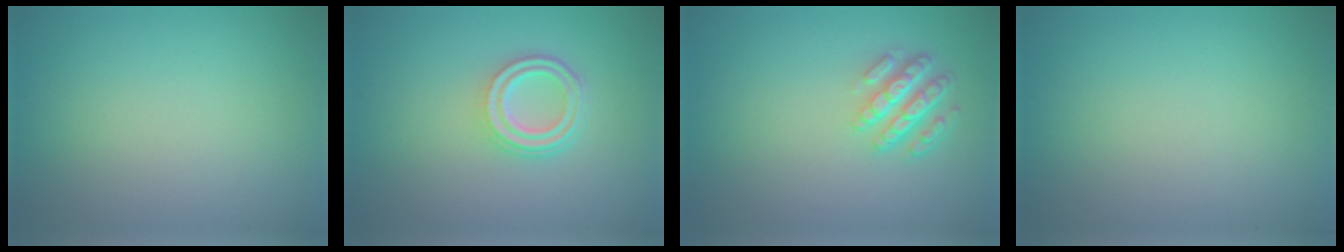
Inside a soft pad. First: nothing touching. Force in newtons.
{"total": 3.5, "press": 2.6, "slide": 2.3}
{"total": 4.3, "press": 3.3, "slide": 2.8}
{"total": 0.0}